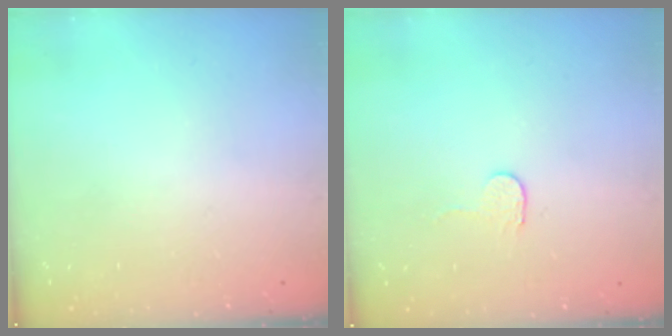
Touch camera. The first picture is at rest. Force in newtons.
{"total": 2.7, "press": 2.7, "slide": 0.2}